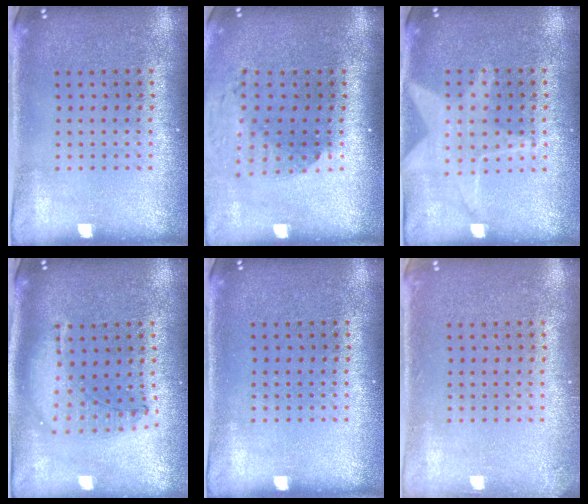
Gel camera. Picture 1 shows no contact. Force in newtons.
{"total": 1.6, "press": 1.3, "slide": 0.9}
{"total": 1.3, "press": 1.3, "slide": 0.5}
{"total": 1.2, "press": 1.1, "slide": 0.3}
{"total": 0.0}
{"total": 0.9, "press": 0.9, "slide": 0.2}